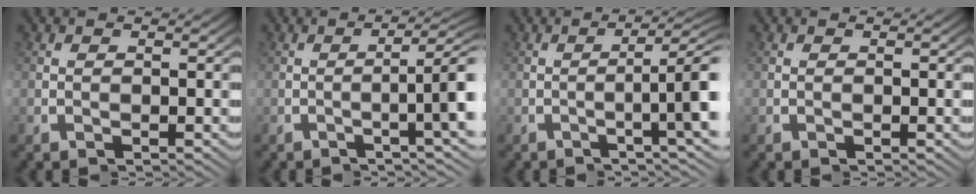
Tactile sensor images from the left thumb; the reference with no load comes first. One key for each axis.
{"total": 5.5, "fx": -1.0, "fy": -1.8, "fz": 5.1, "tx": -0.063, "ty": 0.028, "tz": -0.025}
{"total": 6.1, "fx": -0.9, "fy": -2.2, "fz": 5.6, "tx": -0.066, "ty": 0.036, "tz": -0.028}
{"total": 0.0}